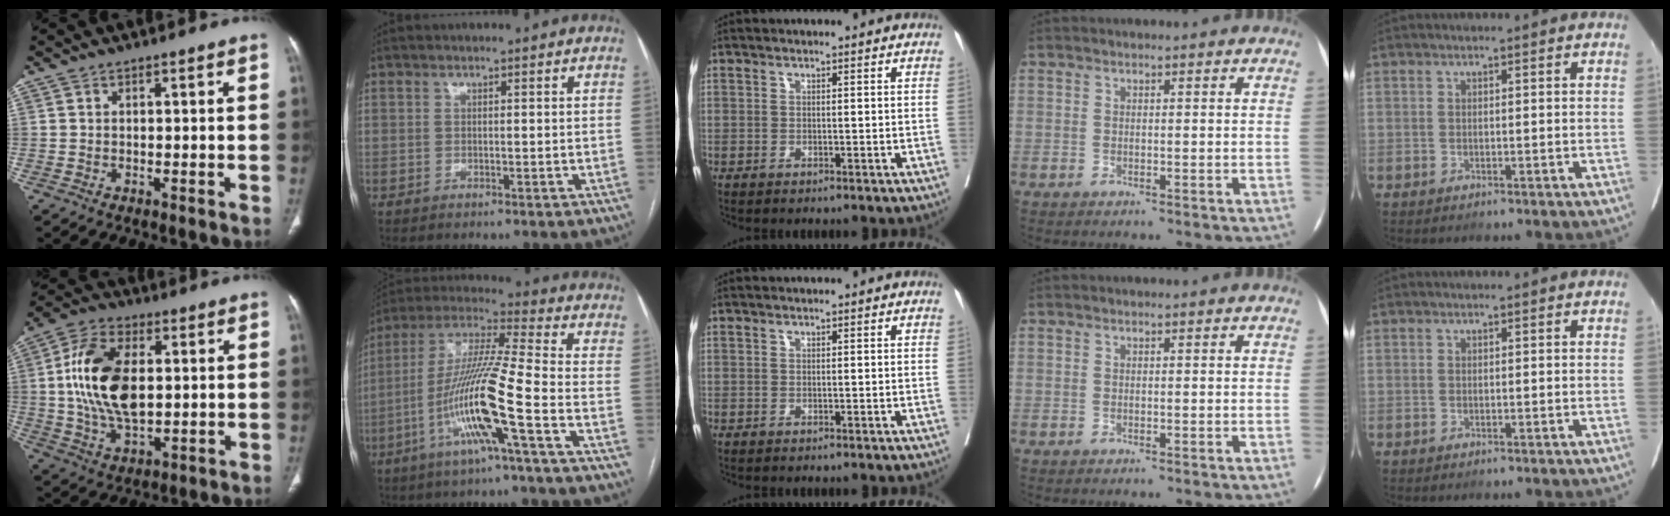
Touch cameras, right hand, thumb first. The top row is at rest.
{"thumb": {"total": 16.3, "force": [1.7, 9.3, 13.3], "torque": [-0.249, 0.004, 0.033]}, "index": {"total": 15.5, "force": [-5.5, -0.6, 14.5], "torque": [-0.292, -0.002, -0.111]}}